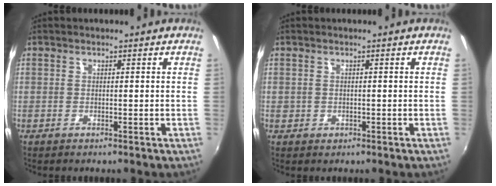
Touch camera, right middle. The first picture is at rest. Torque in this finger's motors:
{"motor_torque": [0.25, -0.33, 0.03, 0.01]}